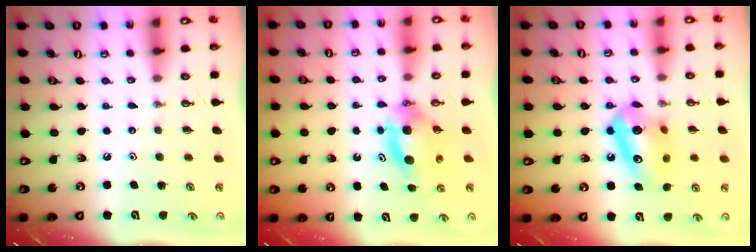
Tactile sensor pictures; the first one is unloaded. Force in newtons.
{"total": 5.8, "press": 5.7, "slide": 0.8}
{"total": 12.7, "press": 12.6, "slide": 1.6}